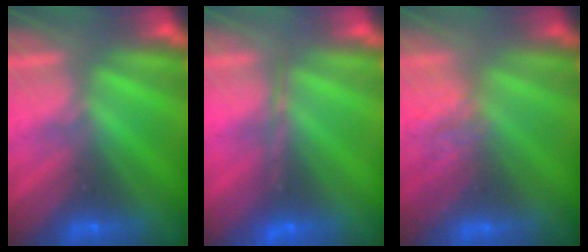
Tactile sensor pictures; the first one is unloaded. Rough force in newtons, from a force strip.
{"total": 1.7}
{"total": 3.1}